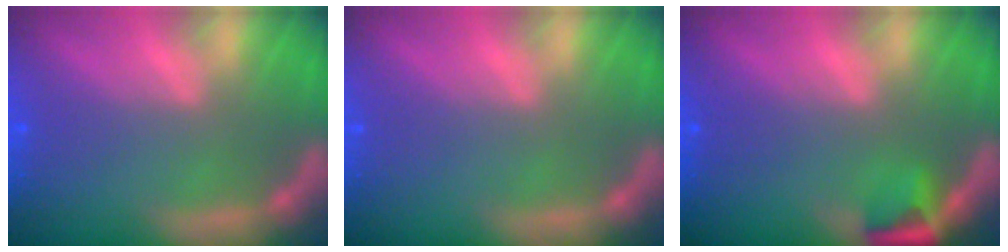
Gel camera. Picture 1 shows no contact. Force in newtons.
{"total": 0.0}
{"total": 2.4}